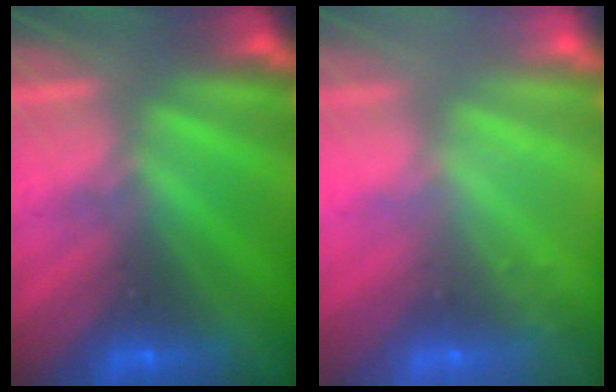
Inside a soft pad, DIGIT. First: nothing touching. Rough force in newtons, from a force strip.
{"total": 2.3}